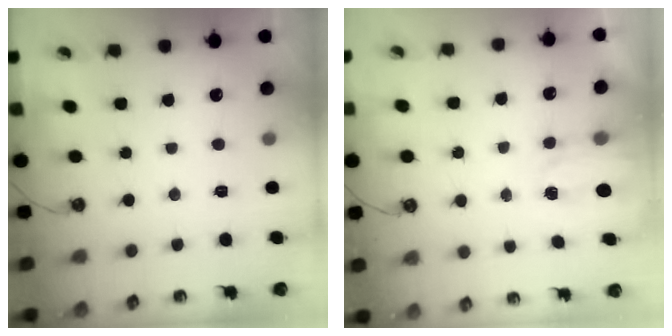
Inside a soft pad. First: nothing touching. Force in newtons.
{"total": 2.4, "press": 2.4, "slide": 0.5}